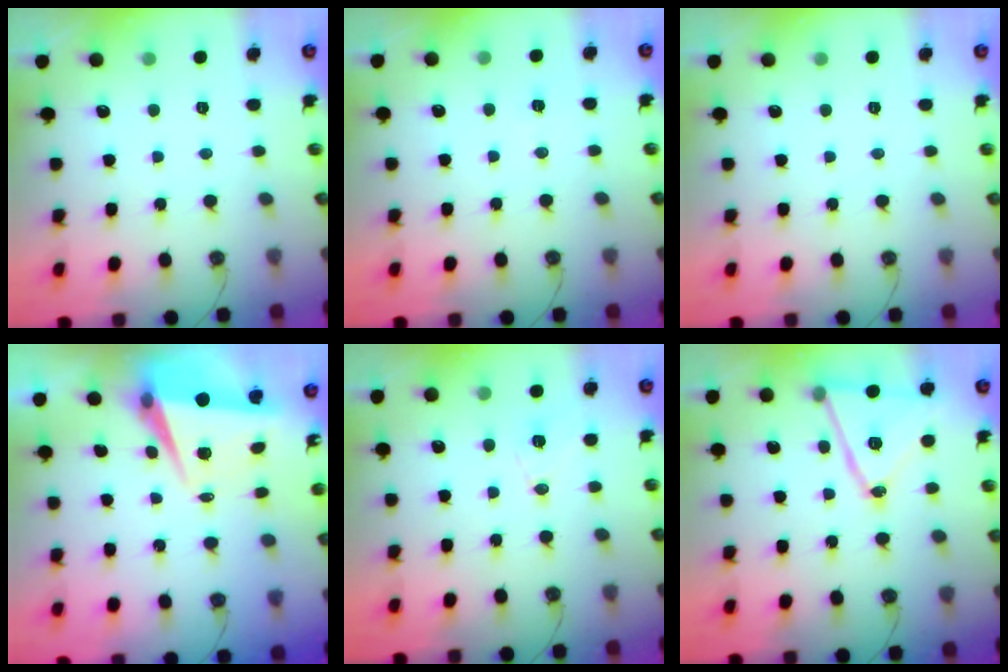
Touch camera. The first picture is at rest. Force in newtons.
{"total": 5.5, "press": 3.2, "slide": 4.5}
{"total": 0.0}
{"total": 7.1, "press": 6.3, "slide": 3.2}
{"total": 8.8, "press": 8.1, "slide": 3.6}
{"total": 16.2, "press": 15.8, "slide": 3.6}